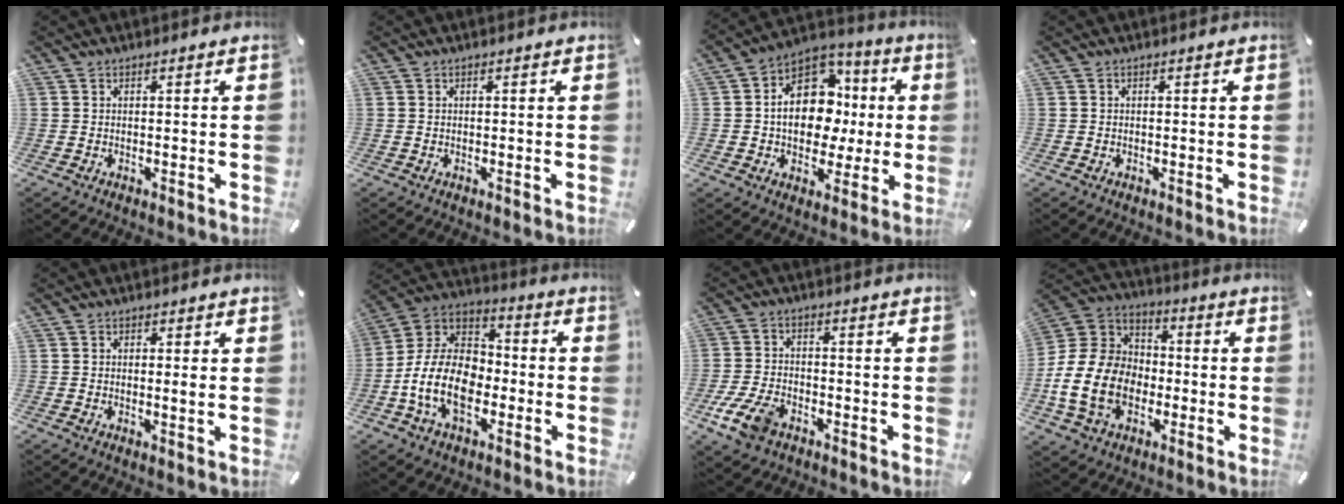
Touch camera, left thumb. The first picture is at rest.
{"total": 0.0}
{"total": 16.3, "force": [0.2, 12.5, 10.4], "torque": [-0.171, 0.002, 0.010]}
{"total": 0.0}
{"total": 1.4, "force": [0.1, 0.5, 1.3], "torque": [-0.017, -0.003, -0.001]}
{"total": 15.0, "force": [-5.5, 10.3, 9.5], "torque": [-0.224, 0.021, -0.106]}
{"total": 8.7, "force": [-4.5, 5.4, 5.1], "torque": [-0.120, 0.011, -0.084]}
{"total": 17.2, "force": [-4.6, 13.6, 9.4], "torque": [-0.217, 0.026, -0.085]}